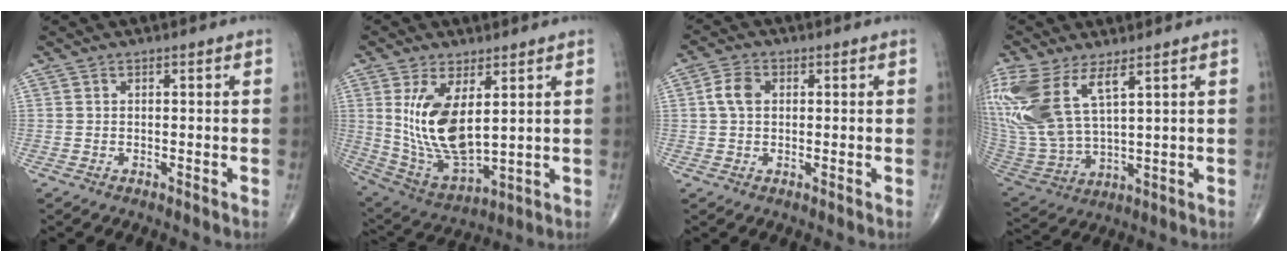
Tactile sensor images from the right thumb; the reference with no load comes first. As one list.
[{"total": 14.6, "force": [3.3, 6.8, 12.5], "torque": [-0.235, -0.024, 0.087]}, {"total": 4.1, "force": [0.6, 2.9, 2.8], "torque": [-0.056, 0.007, 0.008]}, {"total": 18.0, "force": [8.3, 7.8, 14.0], "torque": [-0.332, -0.030, 0.183]}]